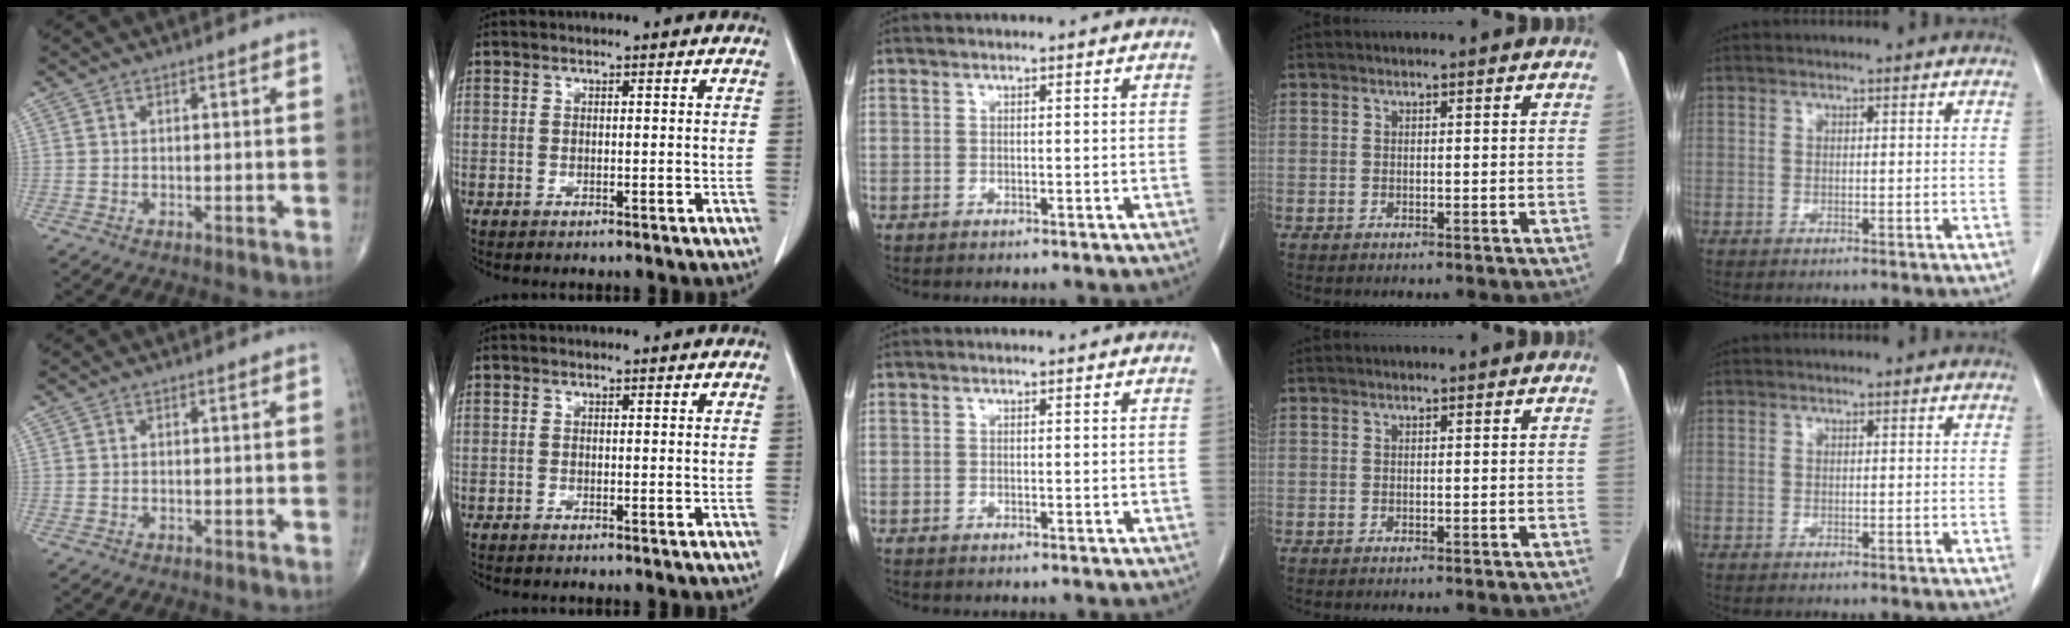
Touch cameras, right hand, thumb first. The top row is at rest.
{}